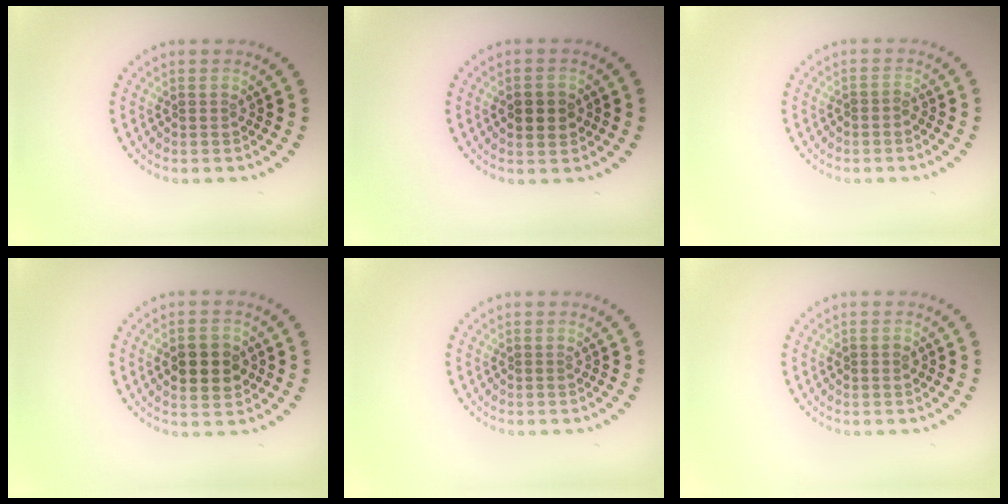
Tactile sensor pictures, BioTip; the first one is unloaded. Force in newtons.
{"total": 2.4, "press": 2.4, "slide": 0.1}
{"total": 0.6, "press": 0.4, "slide": 0.4}
{"total": 3.6, "press": 3.6, "slide": 0.2}
{"total": 0.0}
{"total": 1.0, "press": 1.0, "slide": 0.1}